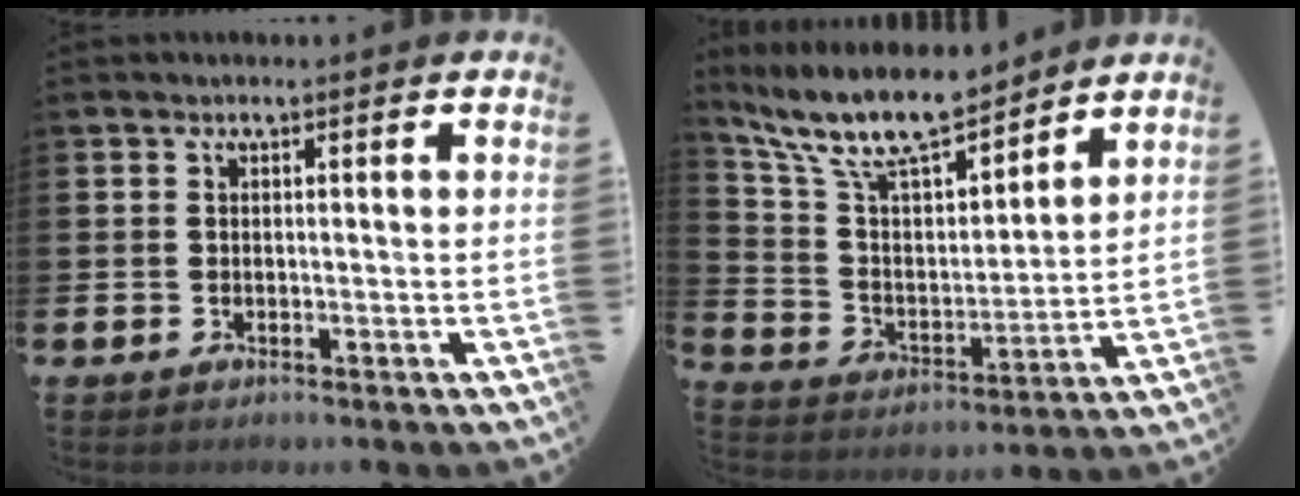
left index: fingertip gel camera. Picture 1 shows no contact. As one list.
[{"total": 11.6, "force": [10.0, 2.9, 5.1], "torque": [-0.130, -0.058, 0.176]}]